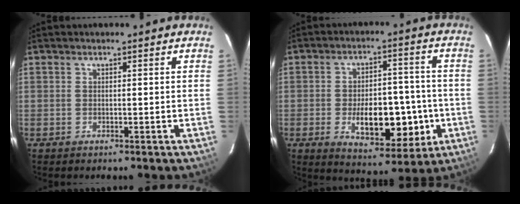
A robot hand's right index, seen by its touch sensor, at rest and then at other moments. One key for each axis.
{"total": 12.7, "fx": -3.0, "fy": 6.1, "fz": 10.7, "tx": -0.158, "ty": 0.009, "tz": -0.035}